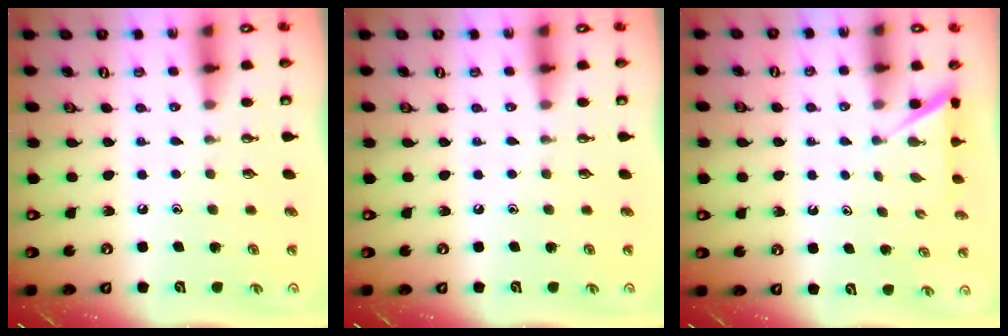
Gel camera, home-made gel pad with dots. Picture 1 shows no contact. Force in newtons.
{"total": 0.0}
{"total": 2.4, "press": 2.4, "slide": 0.3}